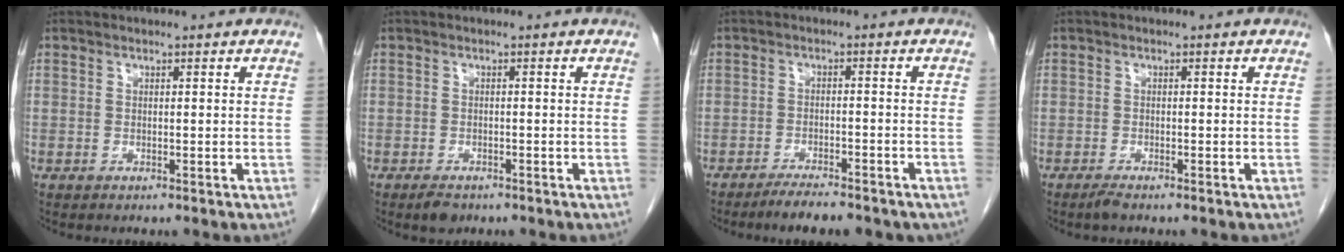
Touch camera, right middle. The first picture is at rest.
{"total": 2.2, "force": [-1.6, 1.1, 1.1], "torque": [-0.022, -0.002, -0.020]}
{"total": 6.9, "force": [-5.7, 1.5, 3.5], "torque": [-0.048, -0.007, -0.082]}
{"total": 1.2, "force": [-1.0, 0.1, 0.7], "torque": [-0.021, -0.005, -0.020]}